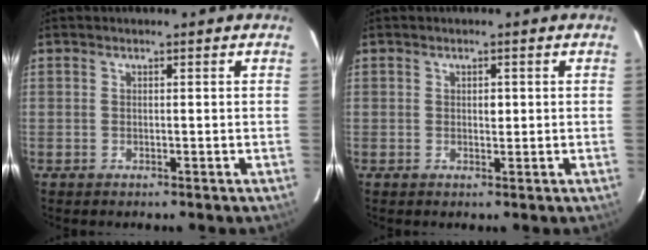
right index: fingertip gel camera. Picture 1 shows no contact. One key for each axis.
{"total": 1.1, "fx": 0.2, "fy": 0.7, "fz": 0.9, "tx": -0.012, "ty": 0.001, "tz": 0.003}